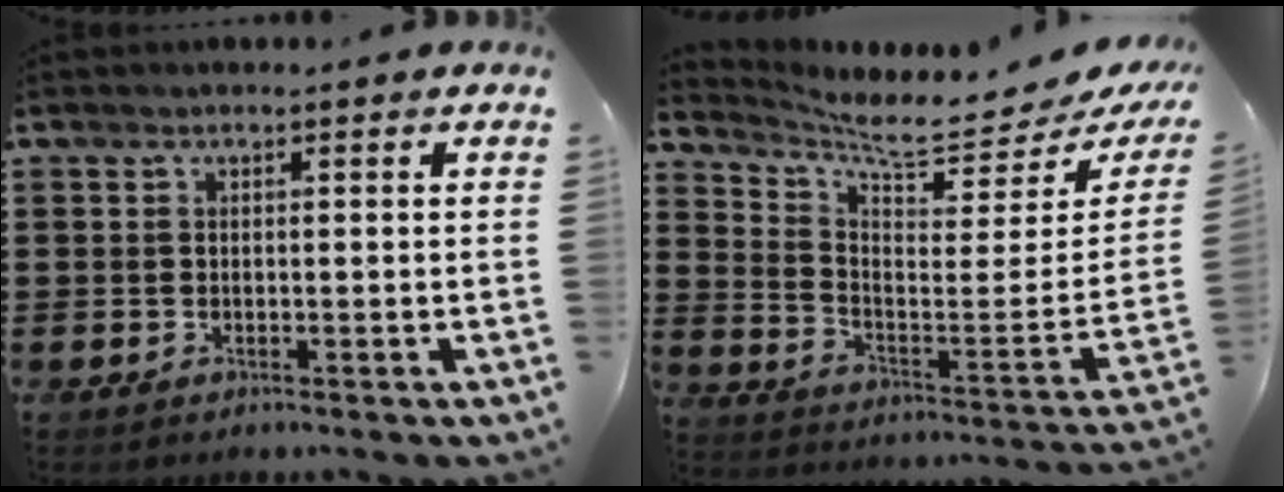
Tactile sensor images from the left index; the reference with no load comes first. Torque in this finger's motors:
{"motor_torque": [1.06, -1.08, 0.10, 0.02]}